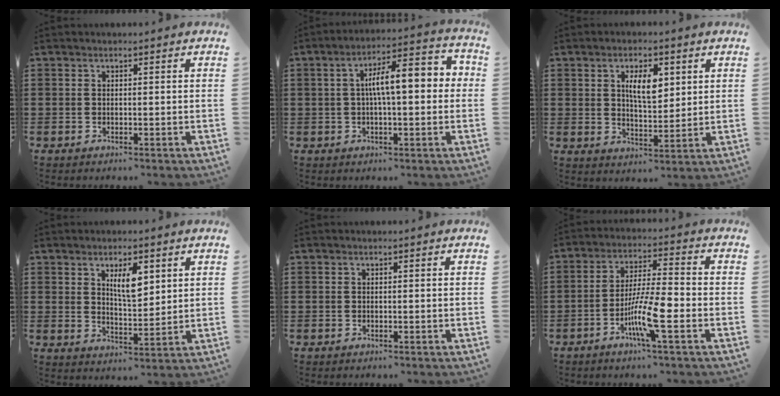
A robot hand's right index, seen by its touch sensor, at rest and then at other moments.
{"total": 8.7, "force": [0.3, 2.8, 8.2], "torque": [-0.142, 0.014, 0.000]}
{"total": 5.8, "force": [2.0, 2.3, 4.9], "torque": [-0.087, 0.002, 0.030]}
{"total": 5.4, "force": [2.6, 1.9, 4.3], "torque": [-0.076, 0.000, 0.041]}
{"total": 0.0}
{"total": 9.0, "force": [-3.5, 1.0, 8.2], "torque": [-0.160, -0.009, -0.066]}